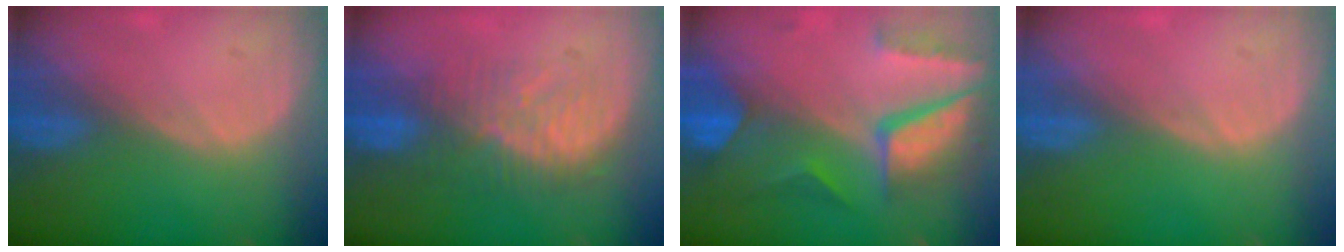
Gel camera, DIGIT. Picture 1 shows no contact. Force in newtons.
{"total": 8.2, "press": 8.0, "slide": 1.6}
{"total": 10.4, "press": 8.8, "slide": 5.5}
{"total": 0.0}